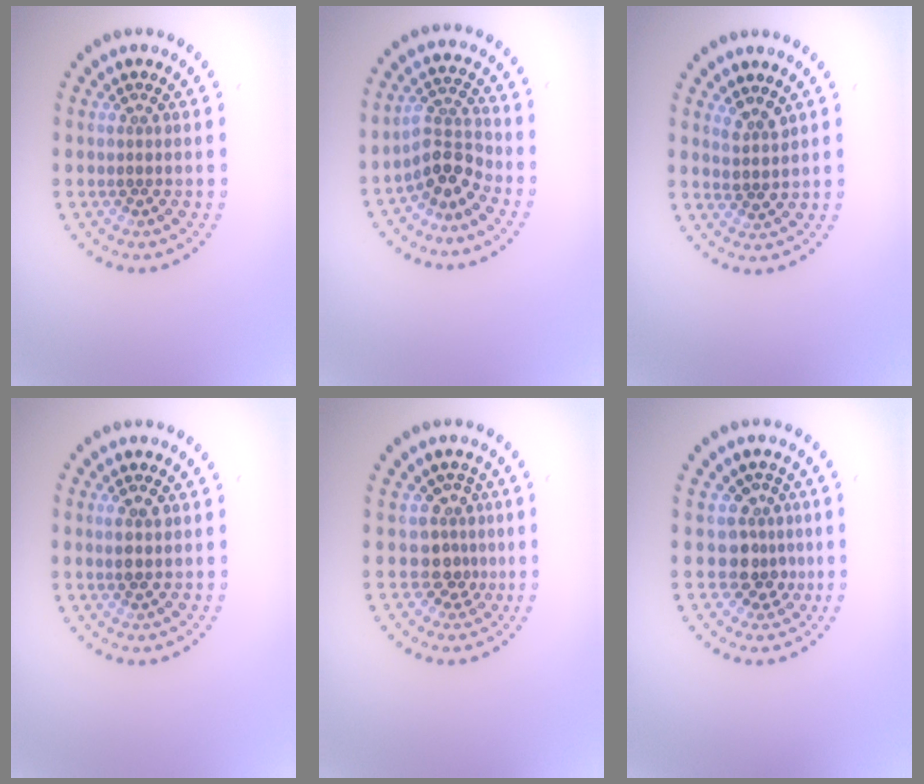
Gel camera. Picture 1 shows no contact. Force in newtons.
{"total": 3.4, "press": 2.8, "slide": 1.9}
{"total": 1.8, "press": 1.4, "slide": 1.2}
{"total": 1.6, "press": 1.5, "slide": 0.4}
{"total": 2.8, "press": 2.0, "slide": 2.0}
{"total": 2.8, "press": 2.1, "slide": 1.8}